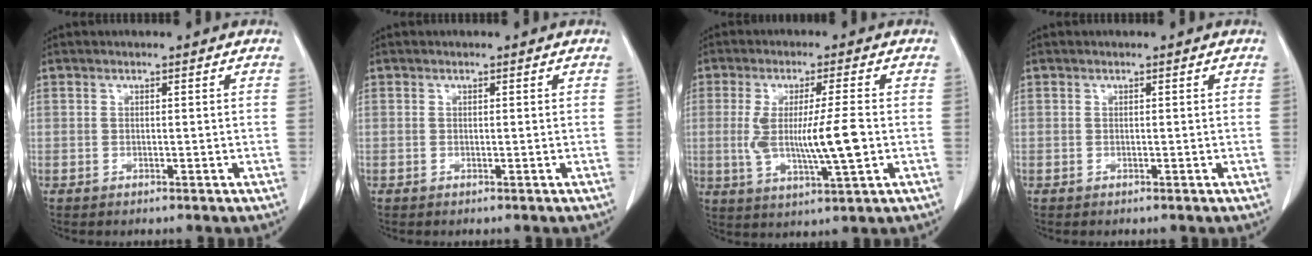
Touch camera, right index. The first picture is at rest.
{"total": 0.0}
{"total": 9.7, "force": [-0.7, 0.5, 9.7], "torque": [-0.183, -0.011, -0.011]}
{"total": 0.0}